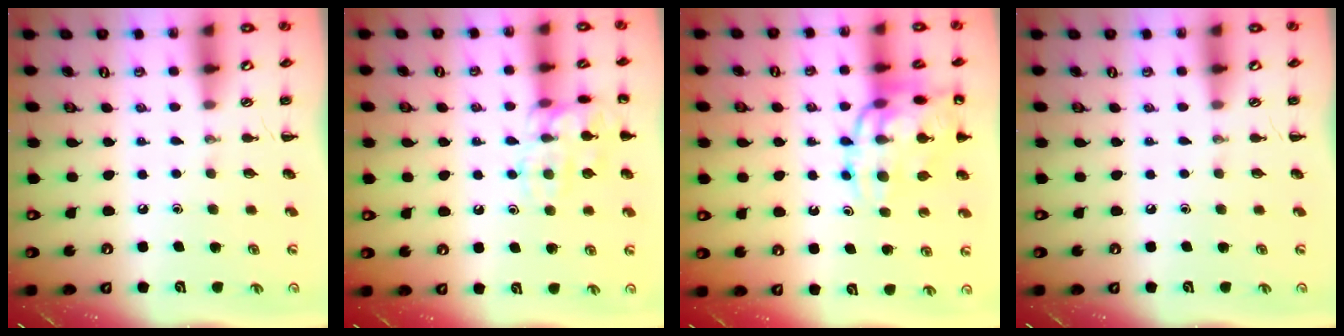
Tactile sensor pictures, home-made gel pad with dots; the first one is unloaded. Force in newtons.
{"total": 13.3, "press": 13.3, "slide": 0.4}
{"total": 17.4, "press": 17.2, "slide": 2.9}
{"total": 0.0}